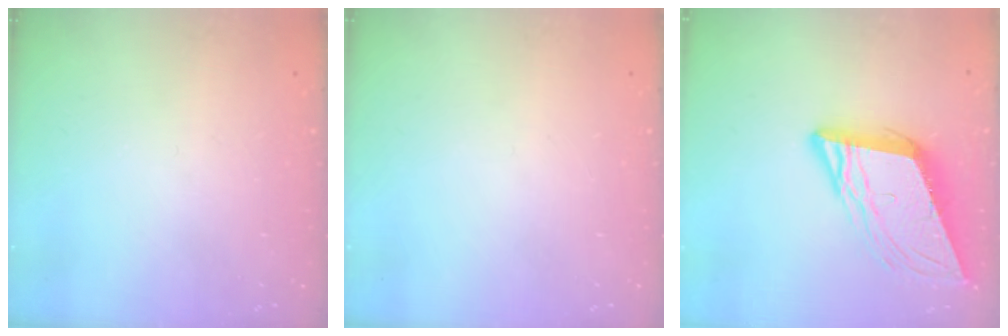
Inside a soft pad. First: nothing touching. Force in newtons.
{"total": 0.0}
{"total": 11.6, "press": 11.2, "slide": 2.9}